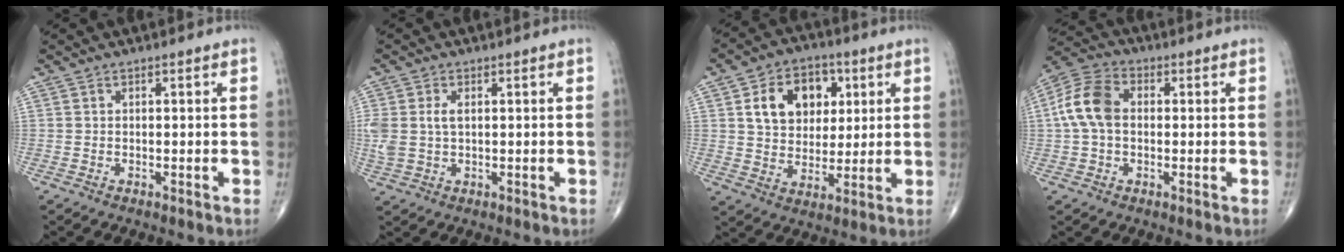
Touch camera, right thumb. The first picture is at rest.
{"total": 5.3, "force": [0.8, 3.2, 4.1], "torque": [-0.106, 0.009, 0.021]}
{"total": 13.2, "force": [4.1, 9.7, 7.9], "torque": [-0.087, -0.005, 0.068]}
{"total": 9.8, "force": [0.6, 6.6, 7.2], "torque": [-0.150, 0.028, 0.002]}